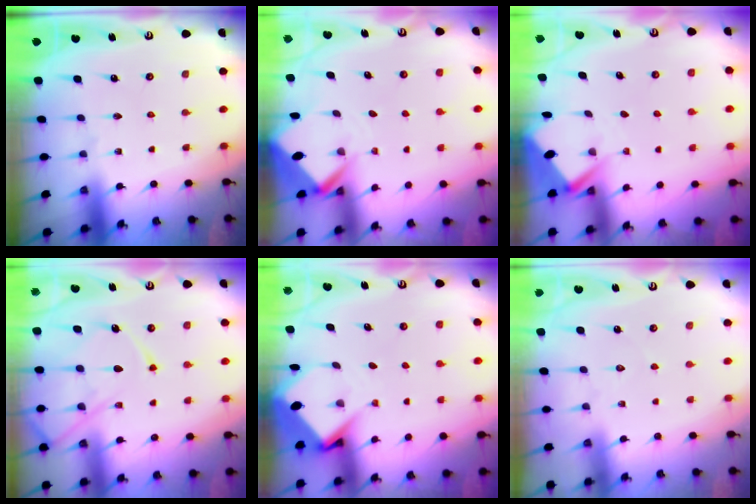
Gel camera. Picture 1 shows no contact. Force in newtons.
{"total": 3.4, "press": 3.4, "slide": 0.2}
{"total": 2.8, "press": 2.8, "slide": 0.4}
{"total": 13.5, "press": 13.5, "slide": 1.3}
{"total": 5.2, "press": 5.2, "slide": 0.6}
{"total": 4.2, "press": 4.1, "slide": 0.5}